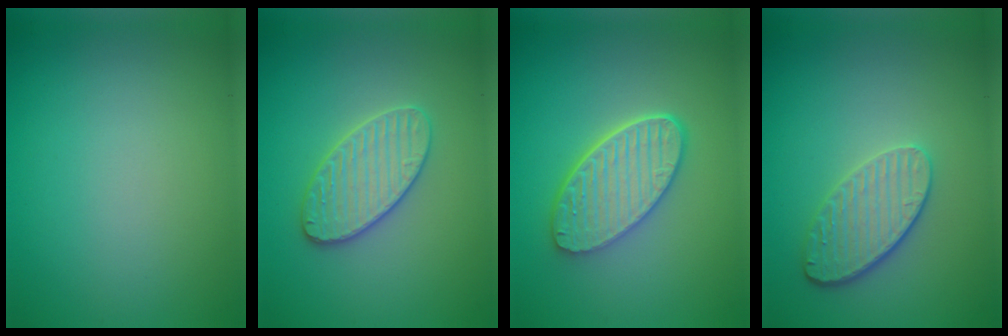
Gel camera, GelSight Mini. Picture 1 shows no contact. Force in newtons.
{"total": 3.5, "press": 3.5, "slide": 0.6}
{"total": 5.7, "press": 4.5, "slide": 3.5}
{"total": 3.5, "press": 3.1, "slide": 1.7}